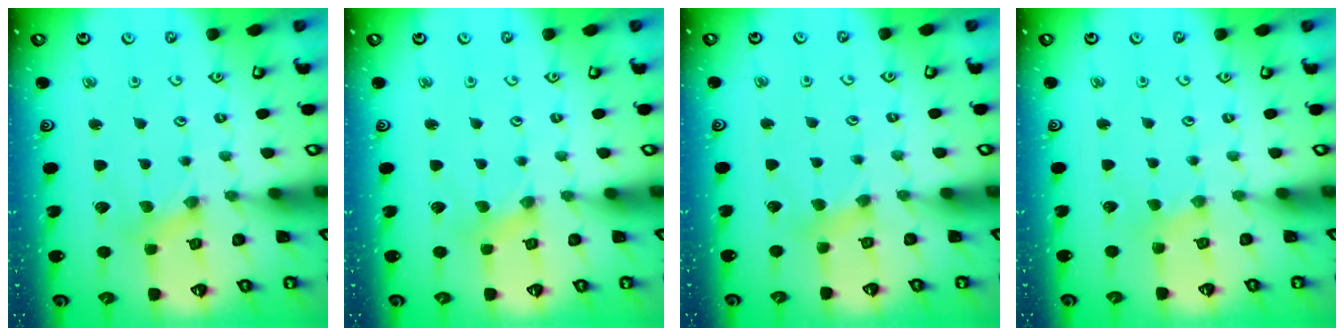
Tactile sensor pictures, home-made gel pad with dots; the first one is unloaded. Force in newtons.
{"total": 0.0}
{"total": 2.5, "press": 2.5, "slide": 0.4}
{"total": 1.9, "press": 1.8, "slide": 0.3}